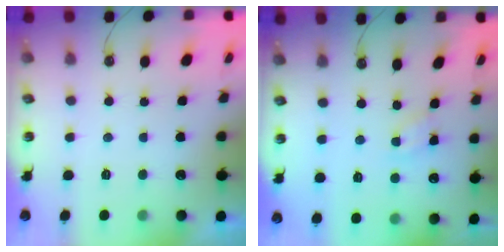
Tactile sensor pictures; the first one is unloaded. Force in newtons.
{"total": 3.6, "press": 3.6, "slide": 0.5}